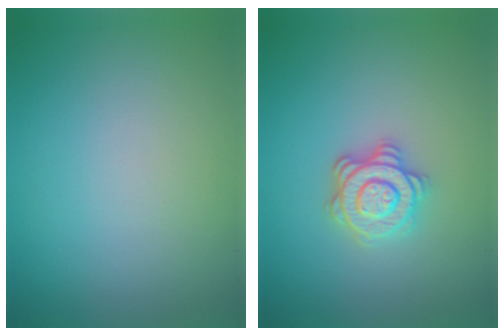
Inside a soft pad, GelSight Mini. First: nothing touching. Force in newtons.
{"total": 3.5, "press": 3.0, "slide": 1.9}